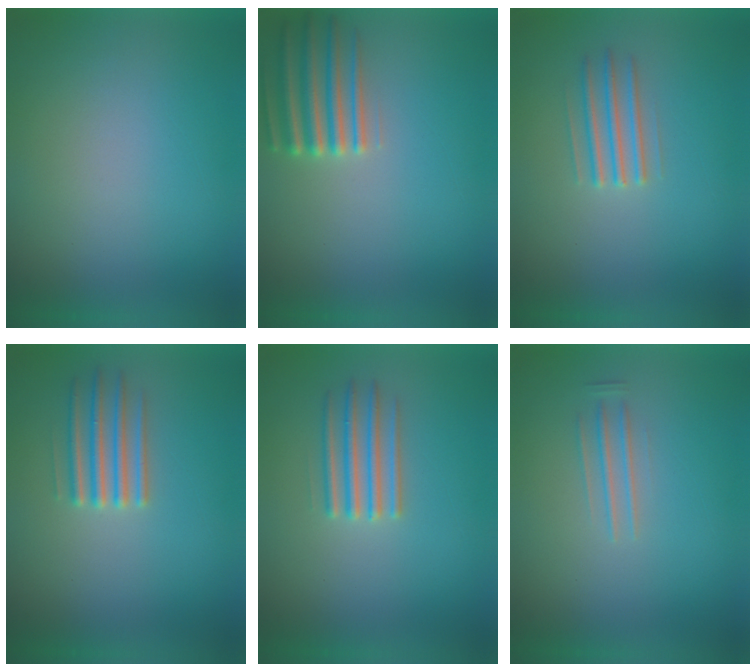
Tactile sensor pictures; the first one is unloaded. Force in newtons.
{"total": 4.0}
{"total": 2.7}
{"total": 2.4}
{"total": 2.7}
{"total": 1.4}